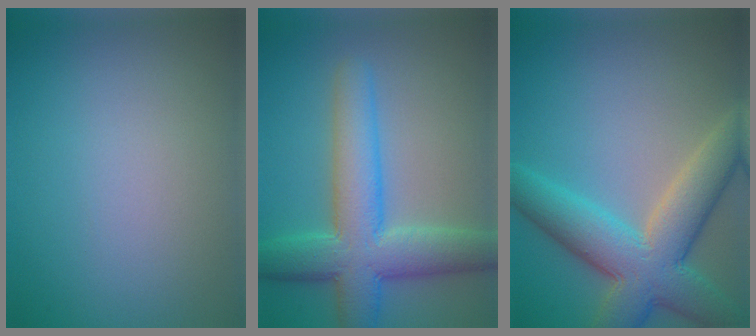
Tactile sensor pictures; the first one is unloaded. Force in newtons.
{"total": 8.0, "press": 8.0, "slide": 0.4}
{"total": 8.6, "press": 8.6, "slide": 0.7}